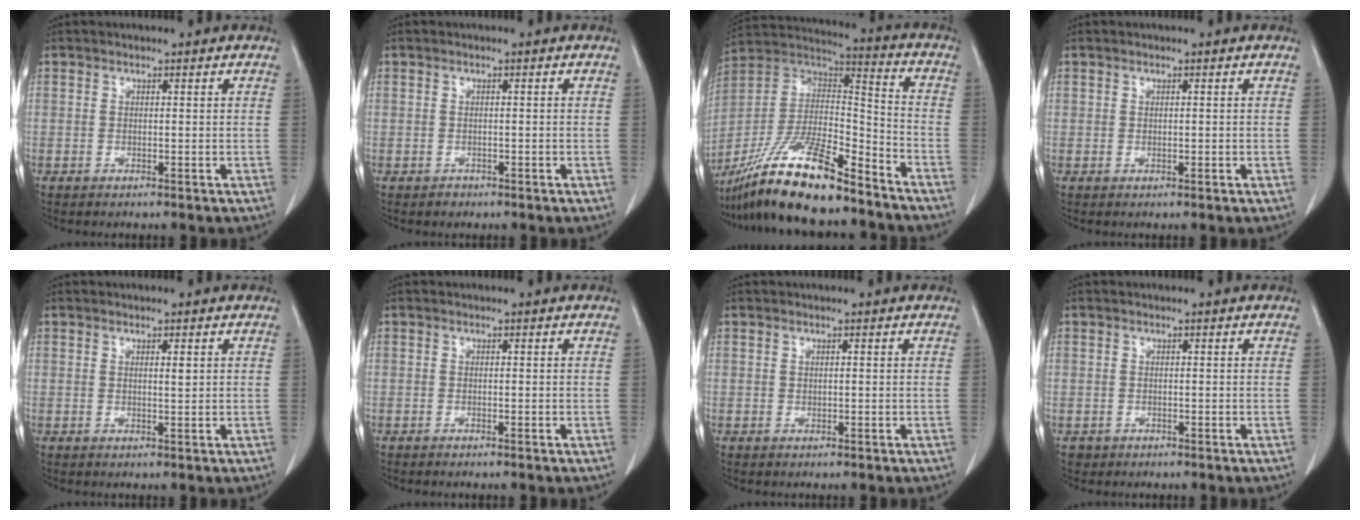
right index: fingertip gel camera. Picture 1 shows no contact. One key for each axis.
{"total": 1.0, "fx": -0.7, "fy": 0.7, "fz": 0.0, "tx": -0.002, "ty": 0.002, "tz": -0.012}
{"total": 21.0, "fx": -16.5, "fy": 3.4, "fz": 12.5, "tx": -0.253, "ty": -0.008, "tz": -0.301}
{"total": 0.0}
{"total": 1.0, "fx": 0.5, "fy": 0.1, "fz": 0.9, "tx": -0.015, "ty": 0.001, "tz": 0.011}
{"total": 1.0, "fx": -0.9, "fy": 0.1, "fz": 0.5, "tx": -0.011, "ty": -0.002, "tz": -0.011}
{"total": 0.0}
{"total": 1.4, "fx": -0.7, "fy": 1.2, "fz": -0.1, "tx": -0.008, "ty": 0.004, "tz": -0.013}